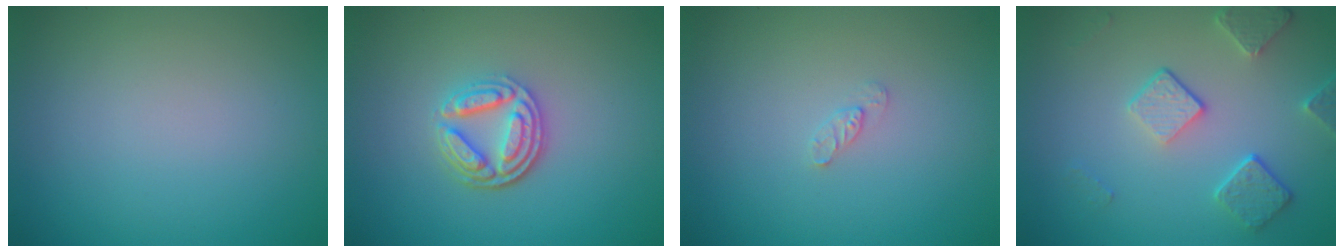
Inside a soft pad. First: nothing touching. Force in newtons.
{"total": 4.1, "press": 3.2, "slide": 2.5}
{"total": 0.9, "press": 0.8, "slide": 0.2}
{"total": 4.0, "press": 3.2, "slide": 2.5}